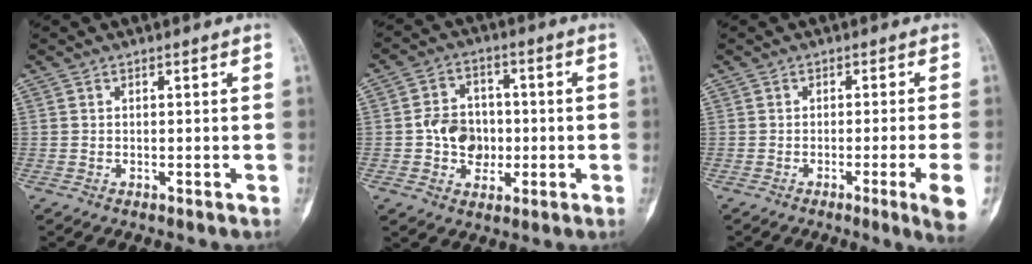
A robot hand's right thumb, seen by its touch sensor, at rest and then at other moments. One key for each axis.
{"total": 8.6, "fx": -0.9, "fy": 7.1, "fz": 4.8, "tx": -0.043, "ty": 0.017, "tz": -0.017}
{"total": 6.2, "fx": -2.3, "fy": -0.8, "fz": 5.7, "tx": -0.088, "ty": -0.010, "tz": -0.036}